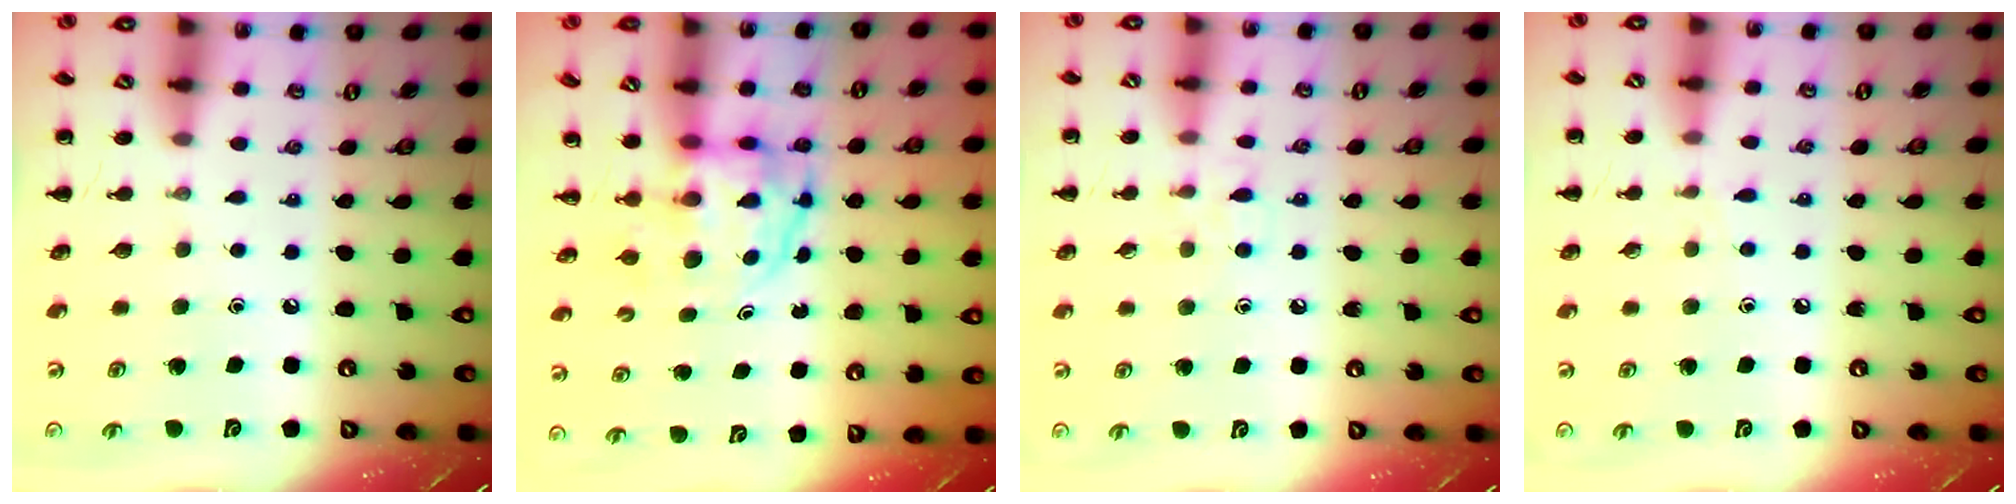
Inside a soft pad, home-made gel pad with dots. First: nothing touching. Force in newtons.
{"total": 3.7, "press": 3.7, "slide": 0.2}
{"total": 5.2, "press": 4.9, "slide": 1.8}
{"total": 4.7, "press": 4.2, "slide": 2.0}